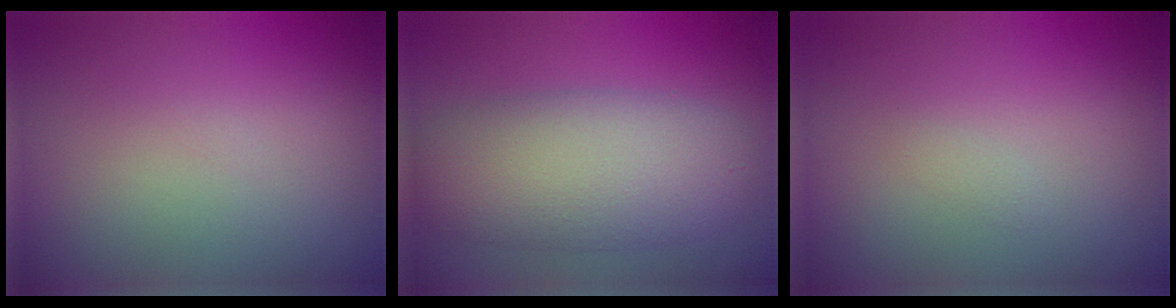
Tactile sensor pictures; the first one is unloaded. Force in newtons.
{"total": 7.7, "press": 7.7, "slide": 0.6}
{"total": 0.6, "press": 0.6, "slide": 0.0}